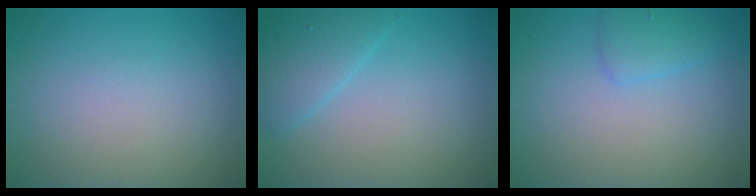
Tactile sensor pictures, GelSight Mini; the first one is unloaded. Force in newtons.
{"total": 2.6, "press": 2.6, "slide": 0.2}
{"total": 1.9, "press": 1.9, "slide": 0.1}